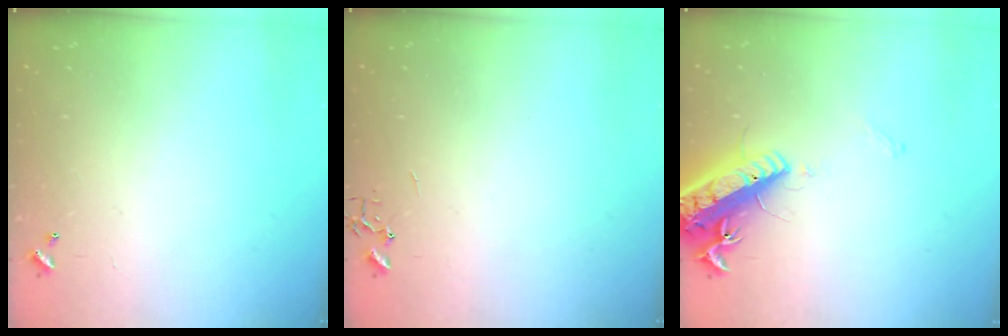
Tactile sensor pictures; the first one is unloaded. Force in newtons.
{"total": 0.0}
{"total": 16.3, "press": 15.9, "slide": 3.8}